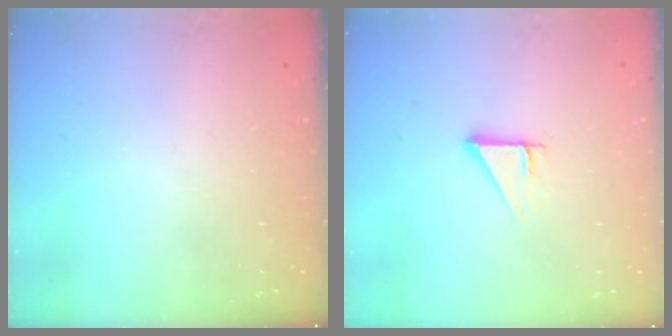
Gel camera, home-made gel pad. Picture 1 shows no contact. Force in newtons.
{"total": 2.7, "press": 2.7, "slide": 0.1}